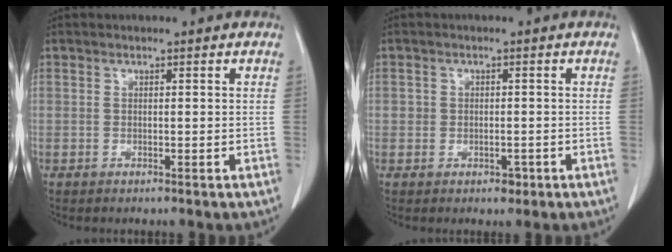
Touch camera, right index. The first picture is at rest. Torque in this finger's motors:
{"motor_torque": [-0.13, 0.14, -0.03, 0.00]}